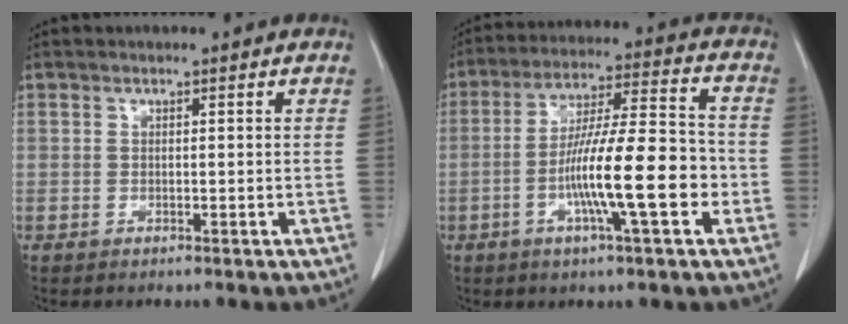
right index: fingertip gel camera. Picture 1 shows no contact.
{"total": 14.2, "force": [-3.9, 1.2, 13.6], "torque": [-0.234, 0.005, -0.069]}